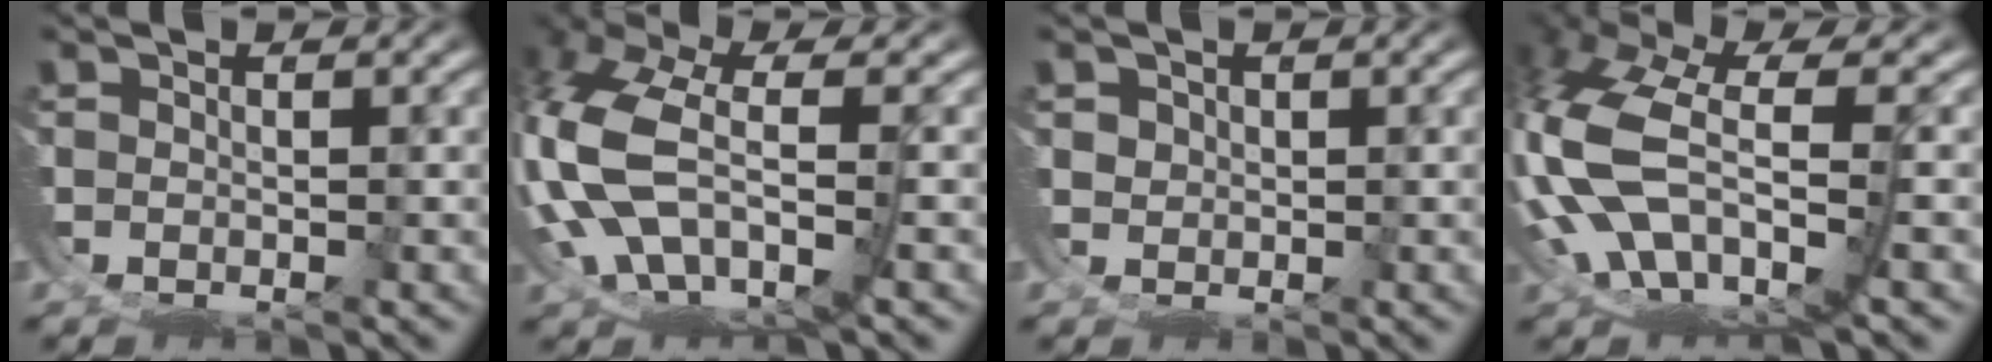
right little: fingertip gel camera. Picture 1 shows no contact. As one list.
[{"total": 9.6, "force": [0.1, 7.2, 6.4], "torque": [-0.188, -0.035, 0.020]}, {"total": 1.1, "force": [0.9, 0.5, -0.2], "torque": [-0.004, -0.004, 0.020]}, {"total": 10.8, "force": [0.4, 7.8, 7.4], "torque": [-0.206, -0.038, 0.022]}]